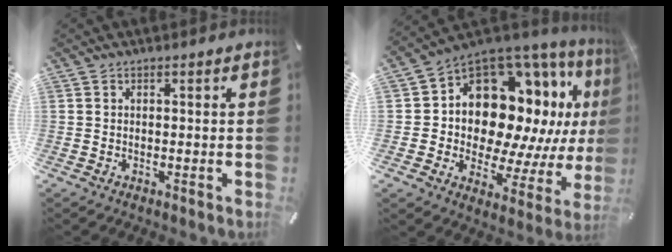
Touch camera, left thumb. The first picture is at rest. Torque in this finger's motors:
{"motor_torque": [2.29, 2.27, 1.44, 0.01, 0.28]}